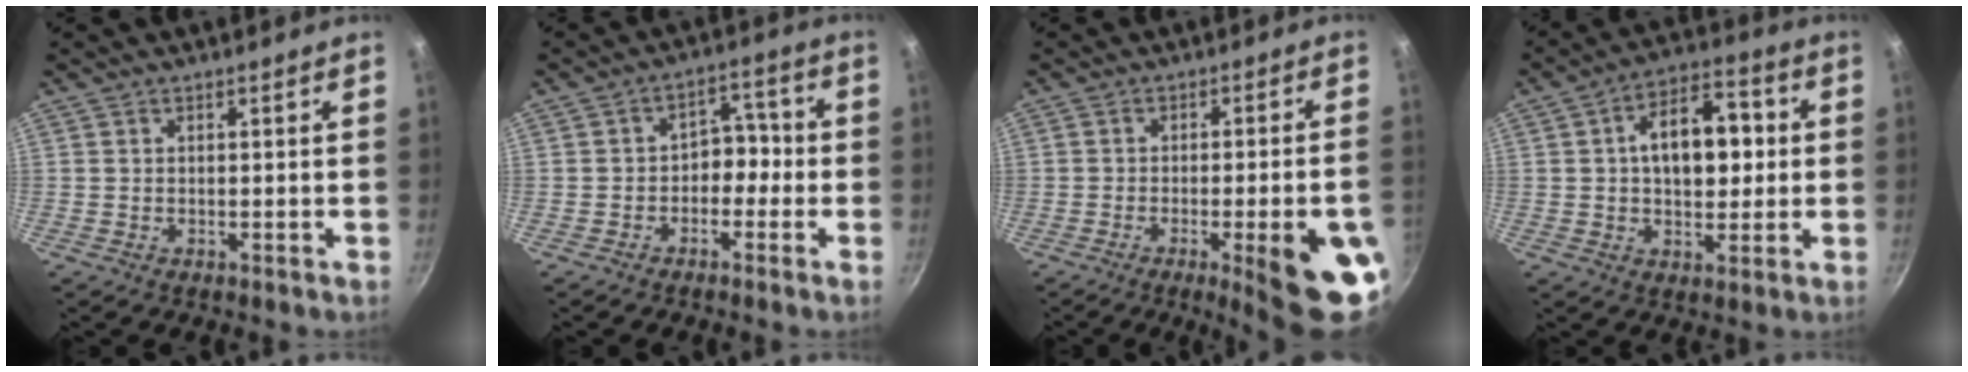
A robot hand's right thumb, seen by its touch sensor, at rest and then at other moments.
{"total": 5.5, "force": [-1.5, 4.1, 3.4], "torque": [0.004, 0.033, -0.032]}
{"total": 15.5, "force": [-5.3, 3.4, 14.1], "torque": [-0.157, 0.016, -0.064]}
{"total": 13.7, "force": [1.5, 8.4, 10.7], "torque": [-0.123, 0.021, 0.012]}